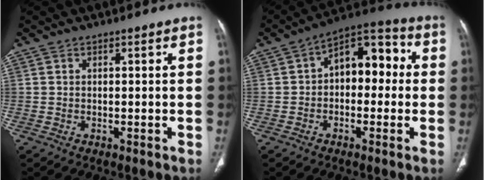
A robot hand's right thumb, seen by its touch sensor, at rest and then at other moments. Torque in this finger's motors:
{"motor_torque": [0.09, 0.81, -0.19, -0.19, 0.15]}